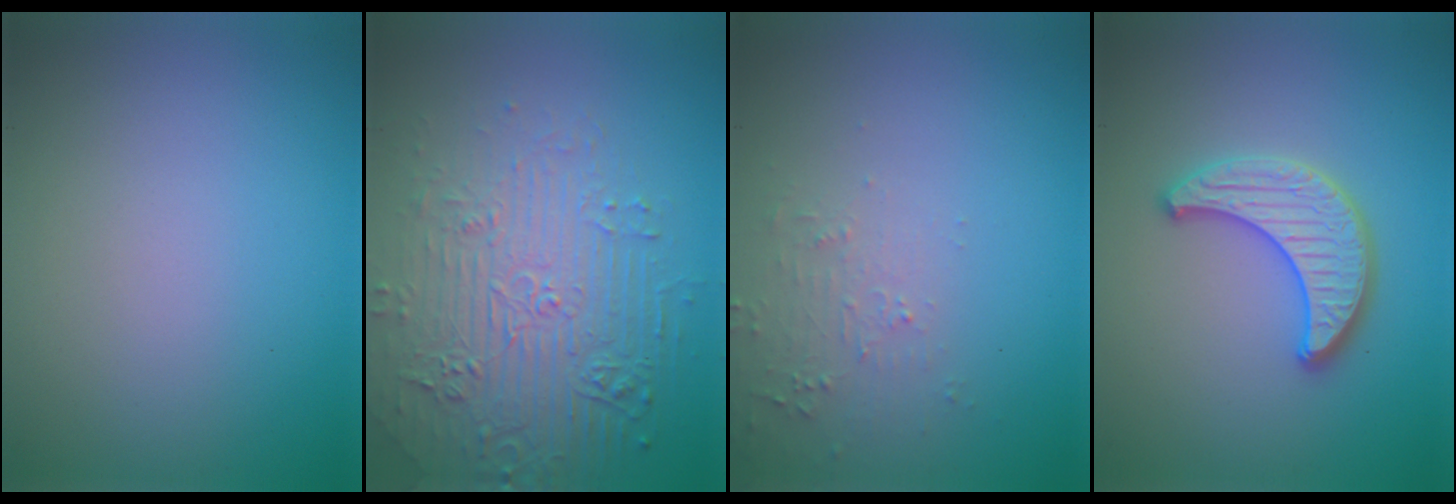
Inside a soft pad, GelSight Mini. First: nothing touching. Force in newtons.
{"total": 6.7, "press": 5.2, "slide": 4.2}
{"total": 2.1, "press": 2.0, "slide": 0.5}
{"total": 3.7, "press": 3.6, "slide": 0.6}